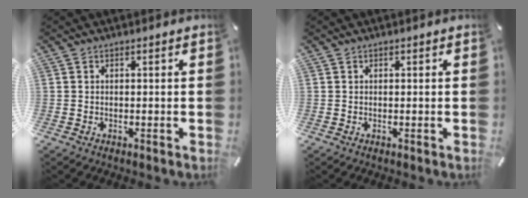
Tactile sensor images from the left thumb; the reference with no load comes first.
{"total": 0.0}